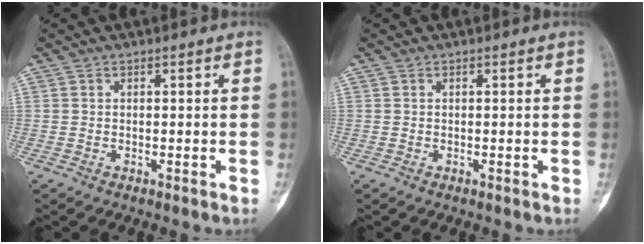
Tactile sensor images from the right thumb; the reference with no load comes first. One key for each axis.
{"total": 0.0}